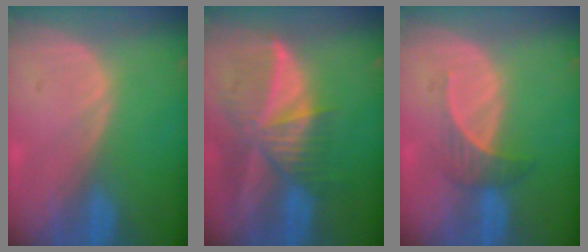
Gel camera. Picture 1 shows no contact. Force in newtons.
{"total": 9.5, "press": 8.3, "slide": 4.6}
{"total": 3.2, "press": 3.1, "slide": 0.9}